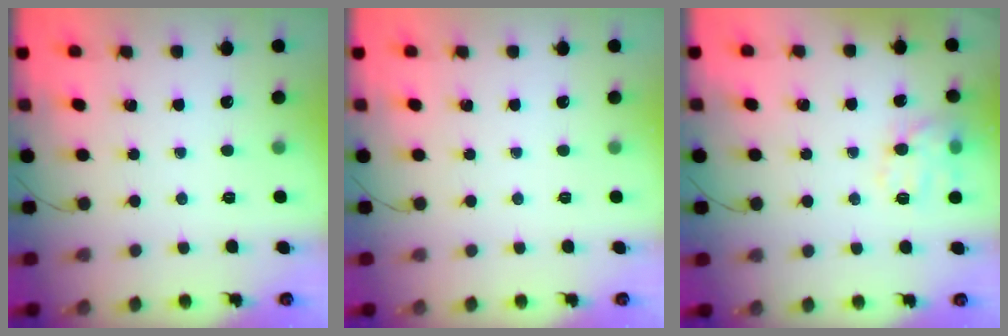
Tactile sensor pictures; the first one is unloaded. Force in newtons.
{"total": 0.0}
{"total": 11.5, "press": 11.5, "slide": 0.6}